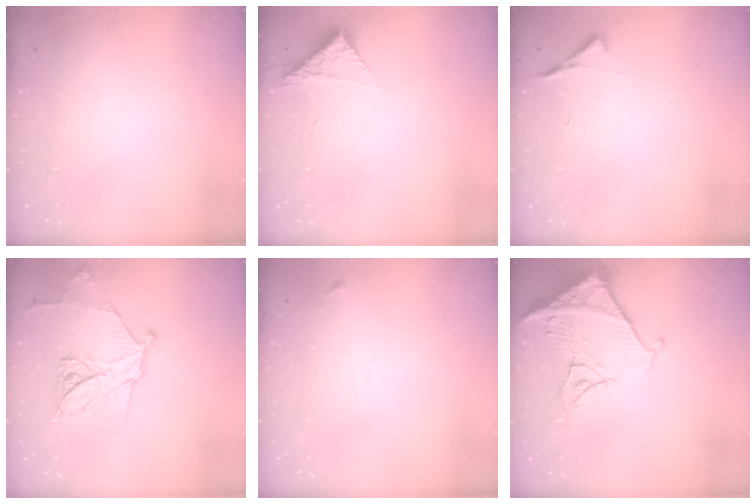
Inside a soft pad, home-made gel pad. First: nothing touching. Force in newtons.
{"total": 4.3, "press": 4.3, "slide": 0.3}
{"total": 3.6, "press": 3.6, "slide": 0.5}
{"total": 16.7, "press": 16.6, "slide": 0.6}
{"total": 2.6, "press": 2.6, "slide": 0.3}
{"total": 15.3, "press": 15.2, "slide": 1.7}